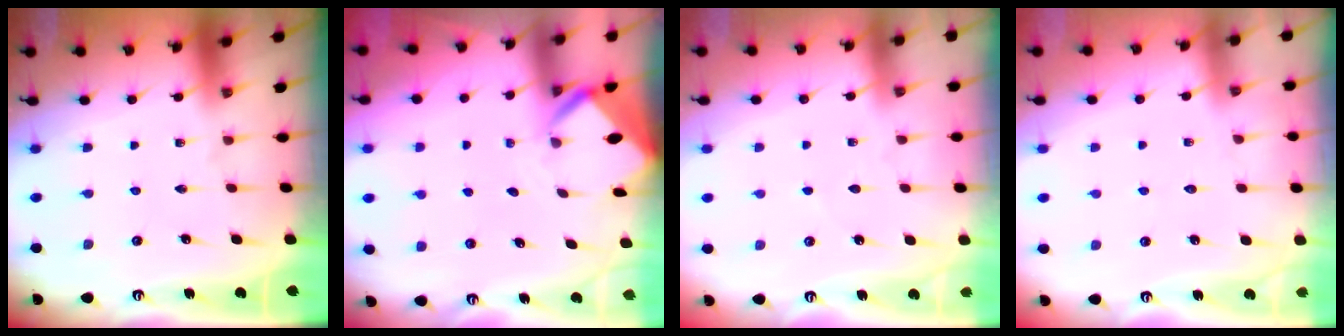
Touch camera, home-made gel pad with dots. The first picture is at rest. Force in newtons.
{"total": 3.2, "press": 3.2, "slide": 0.2}
{"total": 2.7, "press": 2.6, "slide": 0.3}
{"total": 3.7, "press": 3.6, "slide": 0.4}